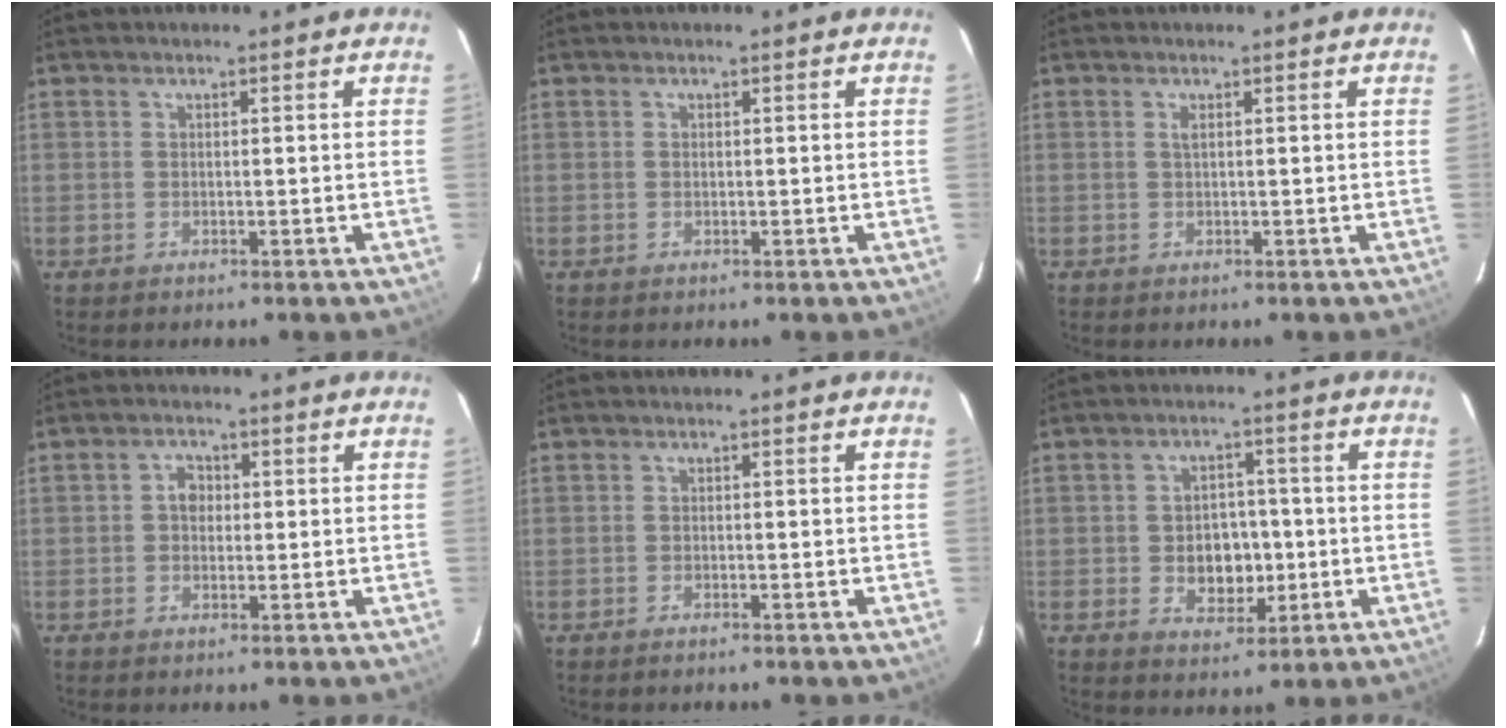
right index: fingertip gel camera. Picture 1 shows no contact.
{"total": 0.0}
{"total": 0.7, "force": [0.3, 0.0, 0.6], "torque": [-0.013, 0.002, 0.004]}
{"total": 2.8, "force": [0.2, 2.3, 1.5], "torque": [-0.024, 0.010, 0.002]}
{"total": 0.6, "force": [-0.6, 0.1, 0.2], "torque": [-0.003, -0.001, -0.013]}
{"total": 7.2, "force": [-1.0, 5.5, 4.5], "torque": [-0.087, 0.008, -0.004]}